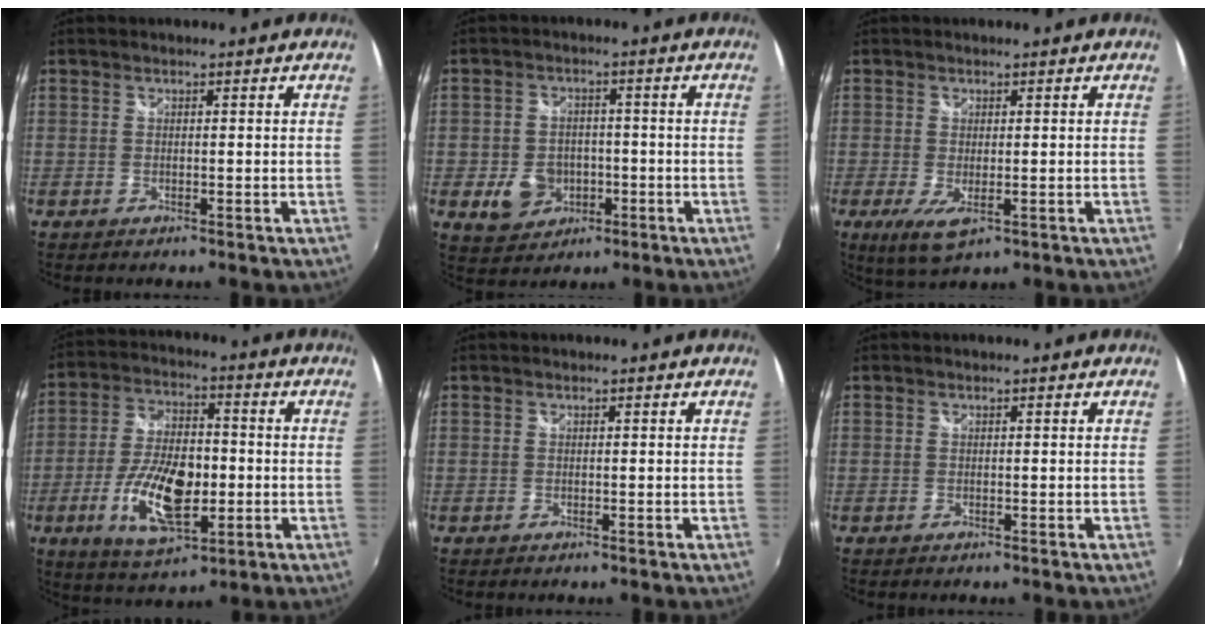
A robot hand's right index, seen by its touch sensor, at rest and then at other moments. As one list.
[{"total": 7.8, "force": [-2.5, 6.4, 3.7], "torque": [-0.094, 0.007, -0.030]}, {"total": 5.2, "force": [-1.5, 2.2, 4.5], "torque": [-0.085, -0.021, -0.019]}, {"total": 15.3, "force": [-3.9, 7.3, 12.9], "torque": [-0.256, -0.008, -0.066]}, {"total": 0.0}, {"total": 0.0}]